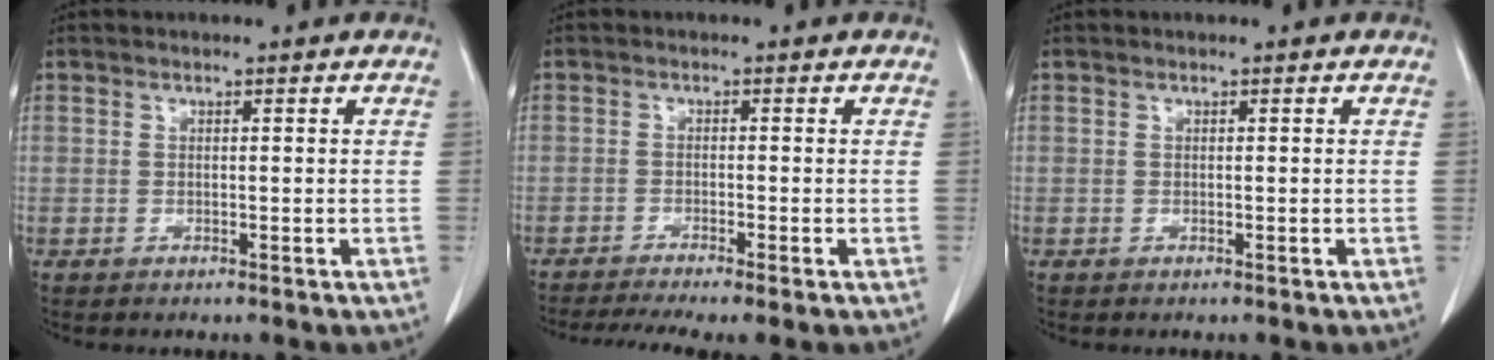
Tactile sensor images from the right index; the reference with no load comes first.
{"total": 7.0, "force": [-5.6, 0.0, 4.2], "torque": [-0.064, -0.009, -0.090]}
{"total": 0.0}